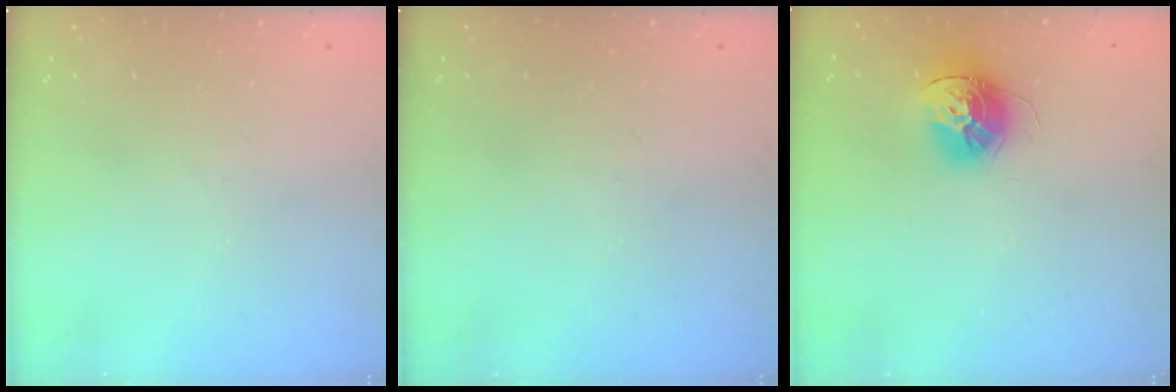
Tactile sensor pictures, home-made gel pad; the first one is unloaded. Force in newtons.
{"total": 0.0}
{"total": 13.5, "press": 13.5, "slide": 1.0}